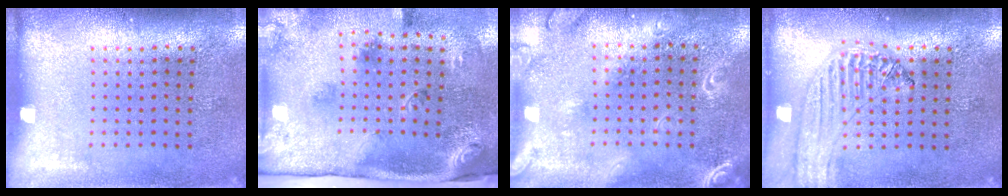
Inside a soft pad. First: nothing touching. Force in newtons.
{"total": 3.3, "press": 2.0, "slide": 2.6}
{"total": 2.1, "press": 1.9, "slide": 0.7}
{"total": 1.2, "press": 1.2, "slide": 0.1}